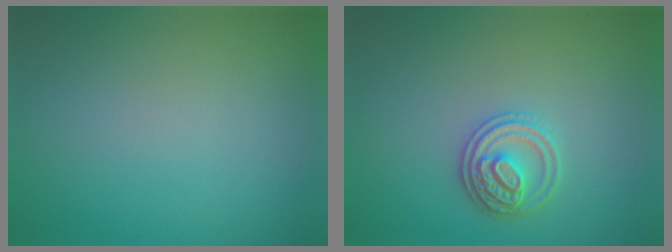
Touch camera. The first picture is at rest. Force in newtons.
{"total": 2.9, "press": 2.8, "slide": 0.7}